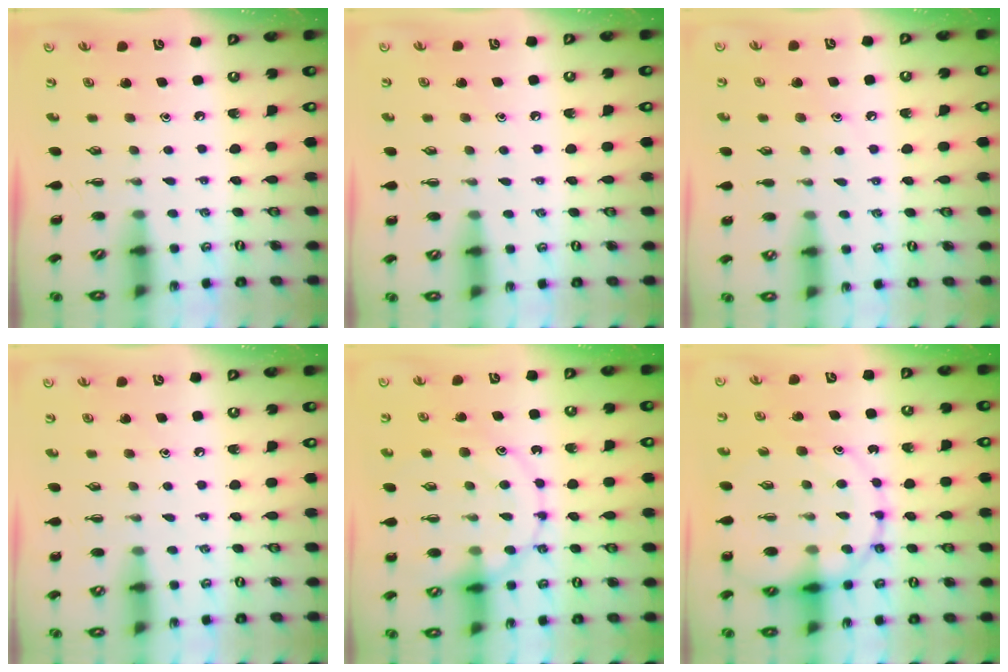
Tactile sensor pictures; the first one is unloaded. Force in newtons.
{"total": 4.3, "press": 4.2, "slide": 1.1}
{"total": 6.7, "press": 6.4, "slide": 1.8}
{"total": 5.6, "press": 5.3, "slide": 1.9}
{"total": 14.5, "press": 14.4, "slide": 1.1}
{"total": 15.9, "press": 15.8, "slide": 2.4}